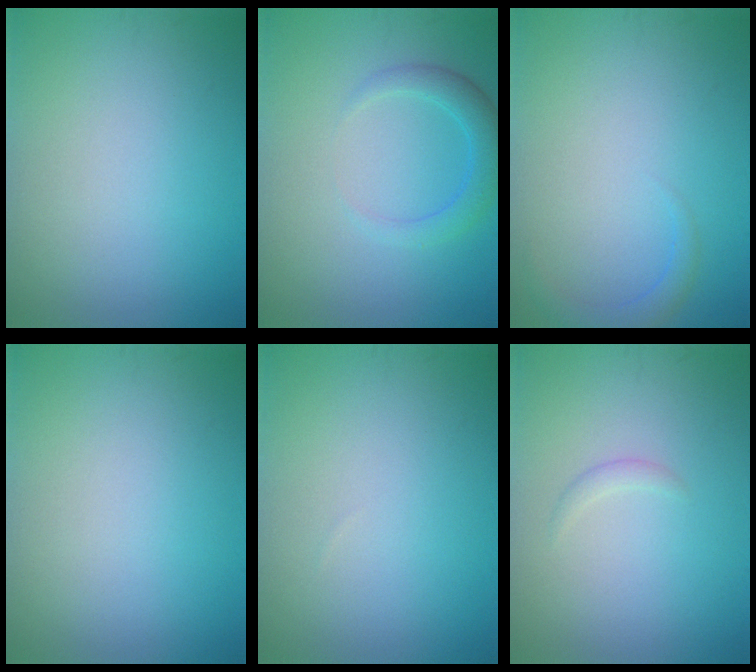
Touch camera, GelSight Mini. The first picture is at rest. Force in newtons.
{"total": 2.5, "press": 2.5, "slide": 0.2}
{"total": 1.5, "press": 1.5, "slide": 0.1}
{"total": 0.0}
{"total": 0.0}
{"total": 0.7, "press": 0.7, "slide": 0.0}